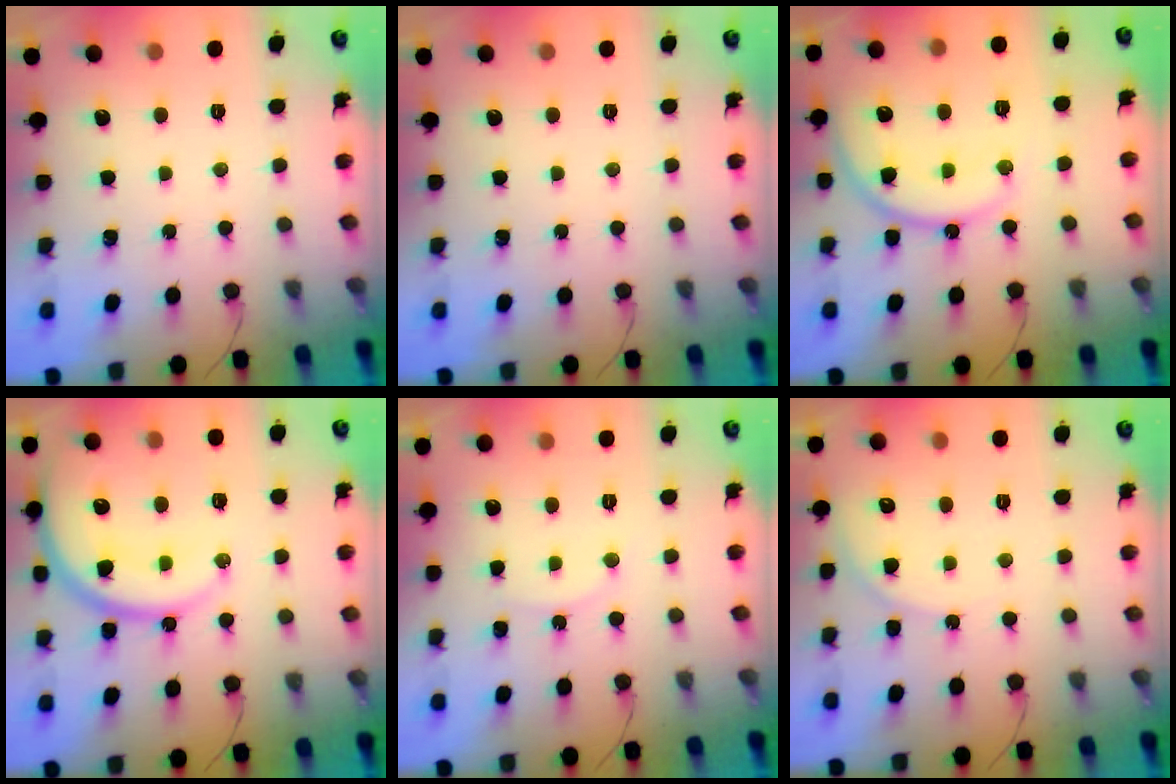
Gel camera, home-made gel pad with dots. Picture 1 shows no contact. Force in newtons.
{"total": 0.0}
{"total": 15.0, "press": 14.9, "slide": 1.6}
{"total": 19.4, "press": 19.3, "slide": 1.8}
{"total": 5.9, "press": 5.9, "slide": 0.7}
{"total": 5.6, "press": 5.6, "slide": 0.2}